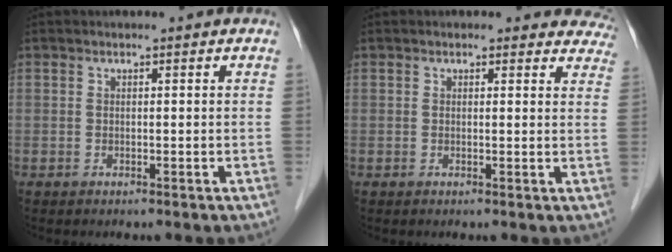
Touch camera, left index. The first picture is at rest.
{"total": 6.1, "force": [5.5, 2.4, 0.2], "torque": [0.040, -0.012, 0.025]}